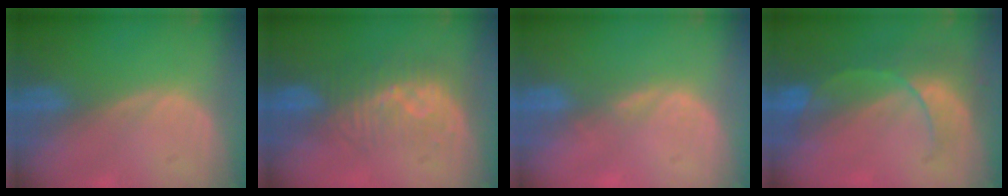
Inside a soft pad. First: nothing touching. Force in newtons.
{"total": 8.2, "press": 7.4, "slide": 3.6}
{"total": 1.9, "press": 1.5, "slide": 1.1}
{"total": 8.0, "press": 7.1, "slide": 3.8}